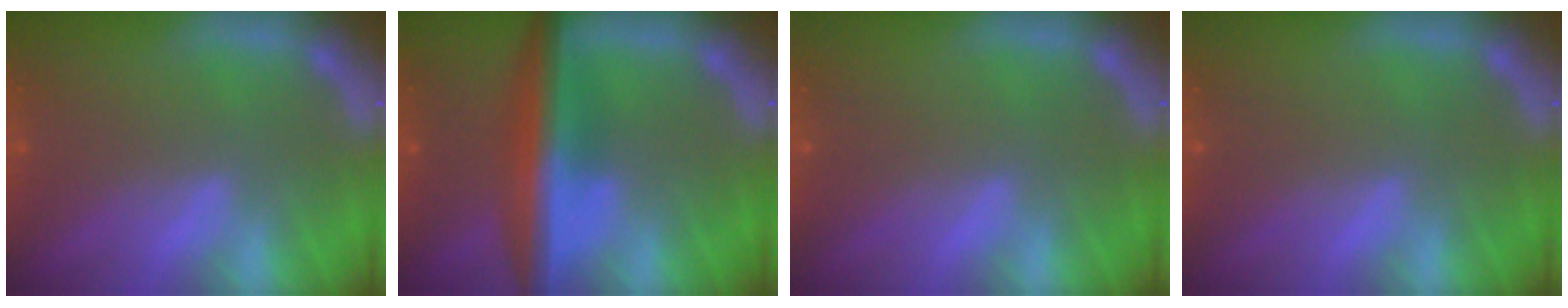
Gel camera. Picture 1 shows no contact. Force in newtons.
{"total": 7.1}
{"total": 0.0}
{"total": 0.0}